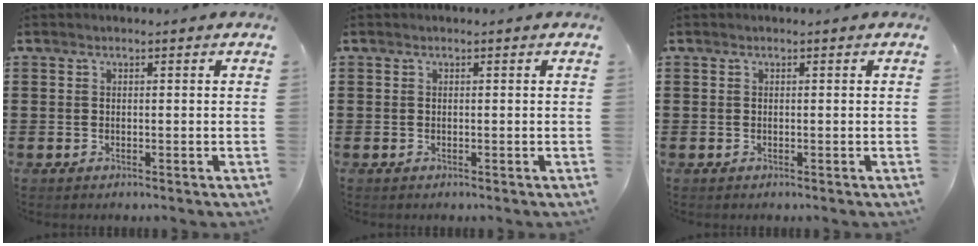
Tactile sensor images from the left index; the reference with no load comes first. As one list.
[{"total": 0.0}, {"total": 0.0}]